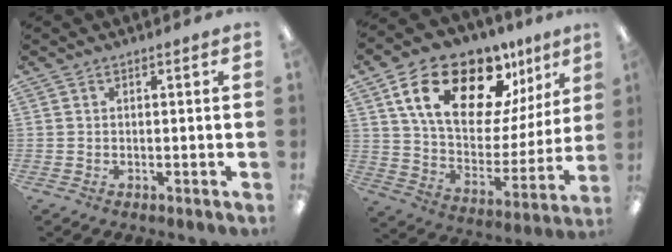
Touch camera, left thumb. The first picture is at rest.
{"total": 22.4, "force": [13.7, 11.2, 13.7], "torque": [-0.235, -0.073, 0.239]}